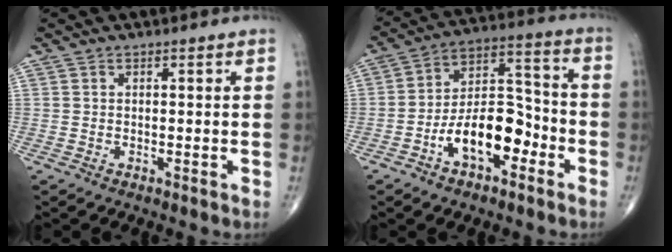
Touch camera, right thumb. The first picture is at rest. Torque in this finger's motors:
{"motor_torque": [1.77, 1.55, 1.26, -0.75, 0.08]}